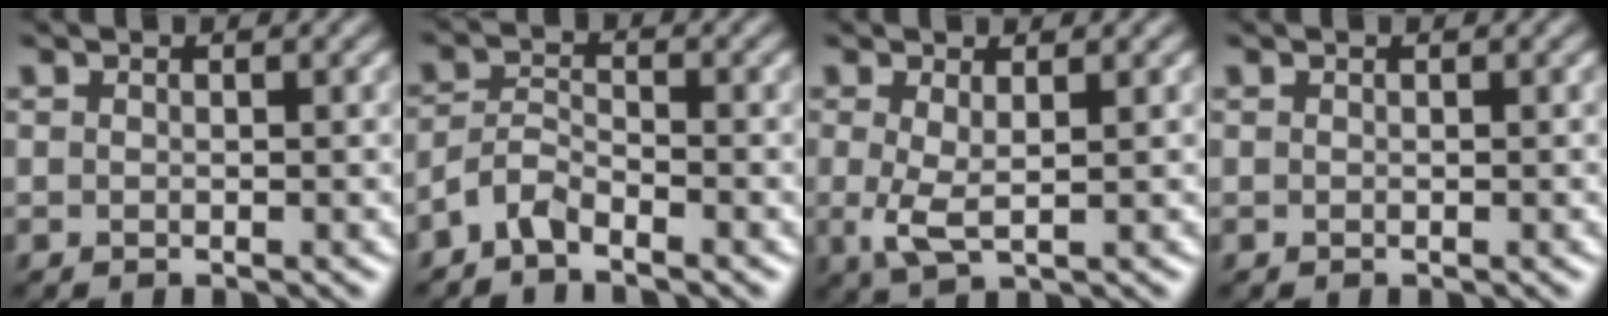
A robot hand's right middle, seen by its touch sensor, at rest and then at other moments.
{"total": 2.4, "force": [-1.9, 0.7, 1.2], "torque": [-0.026, 0.006, -0.046]}
{"total": 2.6, "force": [0.3, 0.8, 2.4], "torque": [-0.056, -0.005, 0.005]}
{"total": 0.0}